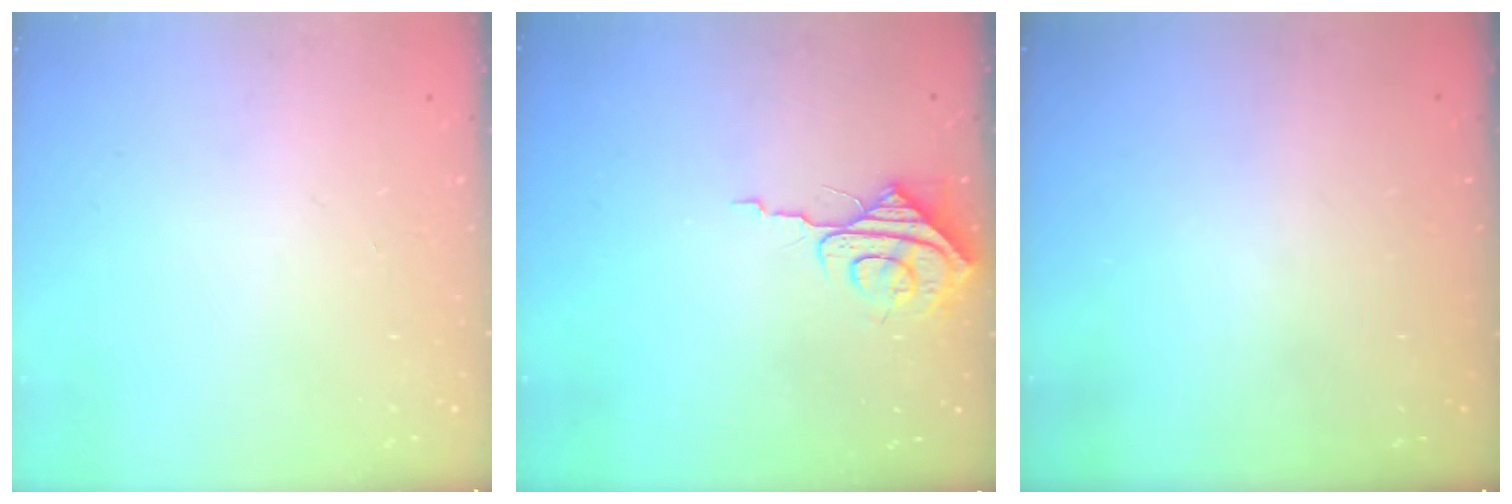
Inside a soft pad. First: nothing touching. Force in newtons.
{"total": 7.6, "press": 7.5, "slide": 0.7}
{"total": 0.0}